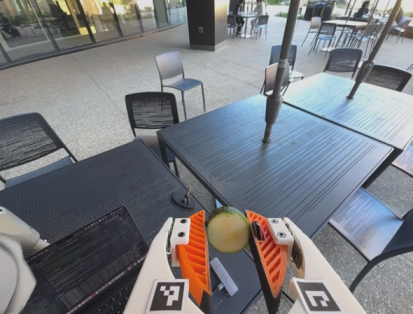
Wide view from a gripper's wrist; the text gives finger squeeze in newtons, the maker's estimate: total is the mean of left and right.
{"total": 8.1, "left": 7.7, "right": 8.4}